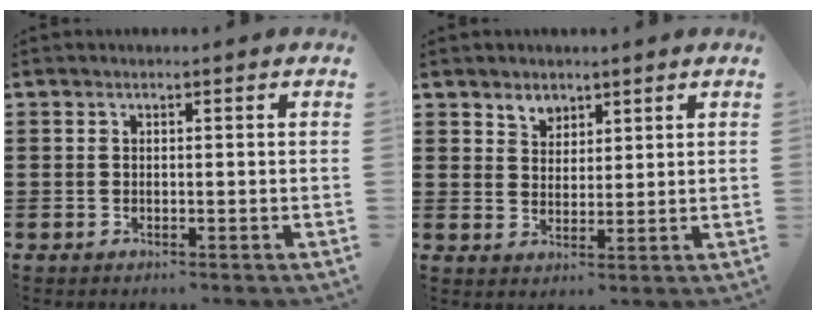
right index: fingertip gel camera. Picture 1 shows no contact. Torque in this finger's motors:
{"motor_torque": [0.00, 0.00, 0.01, 0.03]}